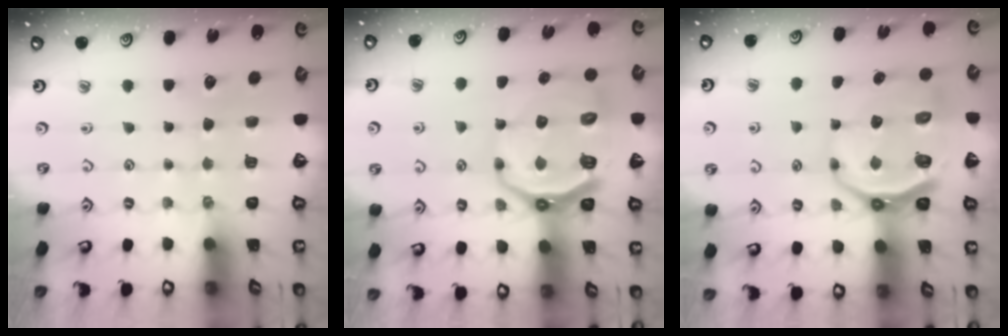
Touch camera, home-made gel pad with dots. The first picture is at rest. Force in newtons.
{"total": 13.4, "press": 12.8, "slide": 4.0}
{"total": 11.4, "press": 10.8, "slide": 3.7}